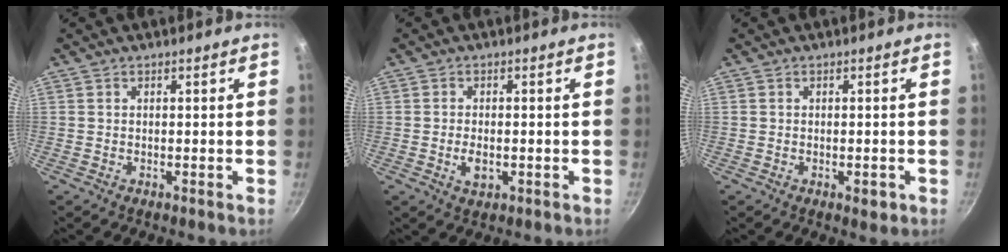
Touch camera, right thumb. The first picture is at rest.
{"total": 3.4, "force": [-0.8, 2.0, 2.7], "torque": [-0.052, 0.001, -0.012]}
{"total": 2.1, "force": [-0.8, 1.2, 1.6], "torque": [-0.014, 0.004, -0.010]}